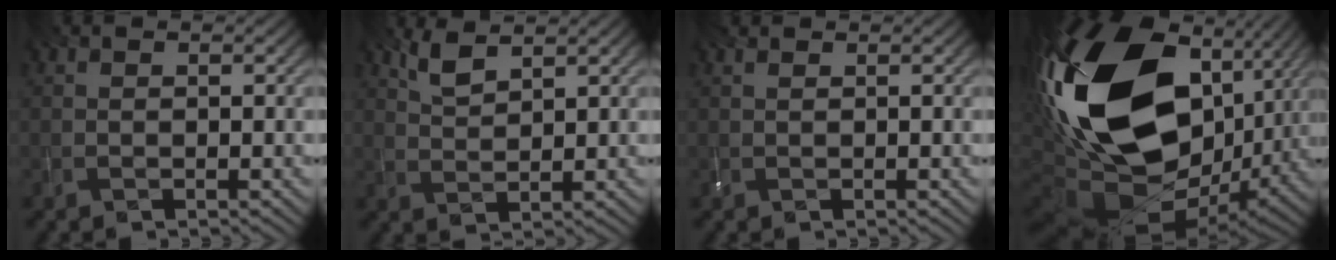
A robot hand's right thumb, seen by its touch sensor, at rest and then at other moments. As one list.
[{"total": 3.2, "force": [2.4, 0.9, 1.9], "torque": [-0.052, 0.000, 0.055]}, {"total": 0.8, "force": [0.6, 0.3, 0.5], "torque": [-0.019, 0.007, 0.011]}, {"total": 23.4, "force": [4.0, 14.7, 17.8], "torque": [-0.409, -0.020, 0.080]}]